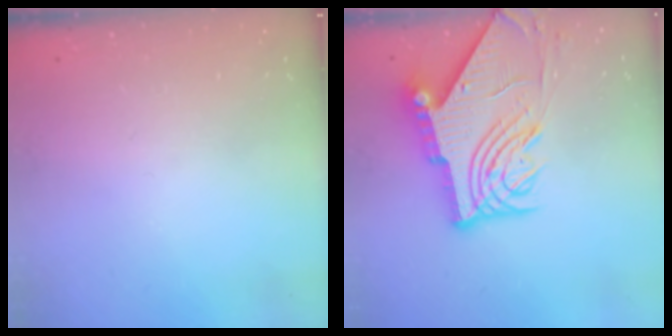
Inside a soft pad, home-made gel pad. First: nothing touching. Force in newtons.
{"total": 14.9, "press": 14.8, "slide": 1.9}